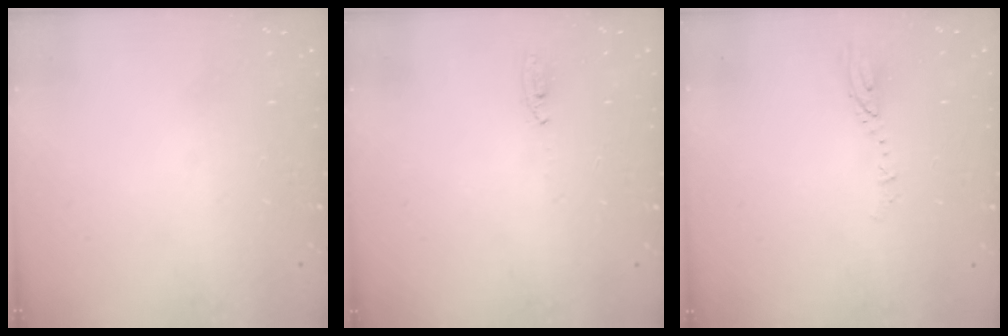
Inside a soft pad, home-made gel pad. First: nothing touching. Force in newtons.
{"total": 2.7, "press": 2.5, "slide": 1.0}
{"total": 3.1, "press": 3.1, "slide": 0.3}